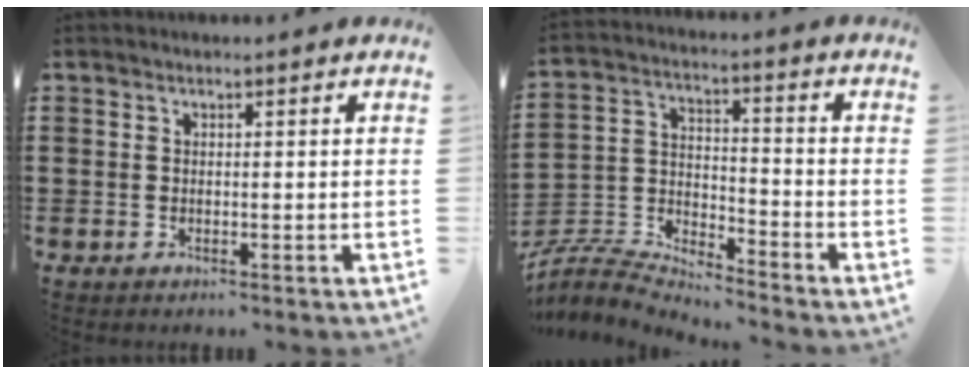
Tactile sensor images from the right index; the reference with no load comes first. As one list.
[{"total": 5.3, "force": [-5.2, 0.6, 0.7], "torque": [-0.041, -0.012, -0.114]}]